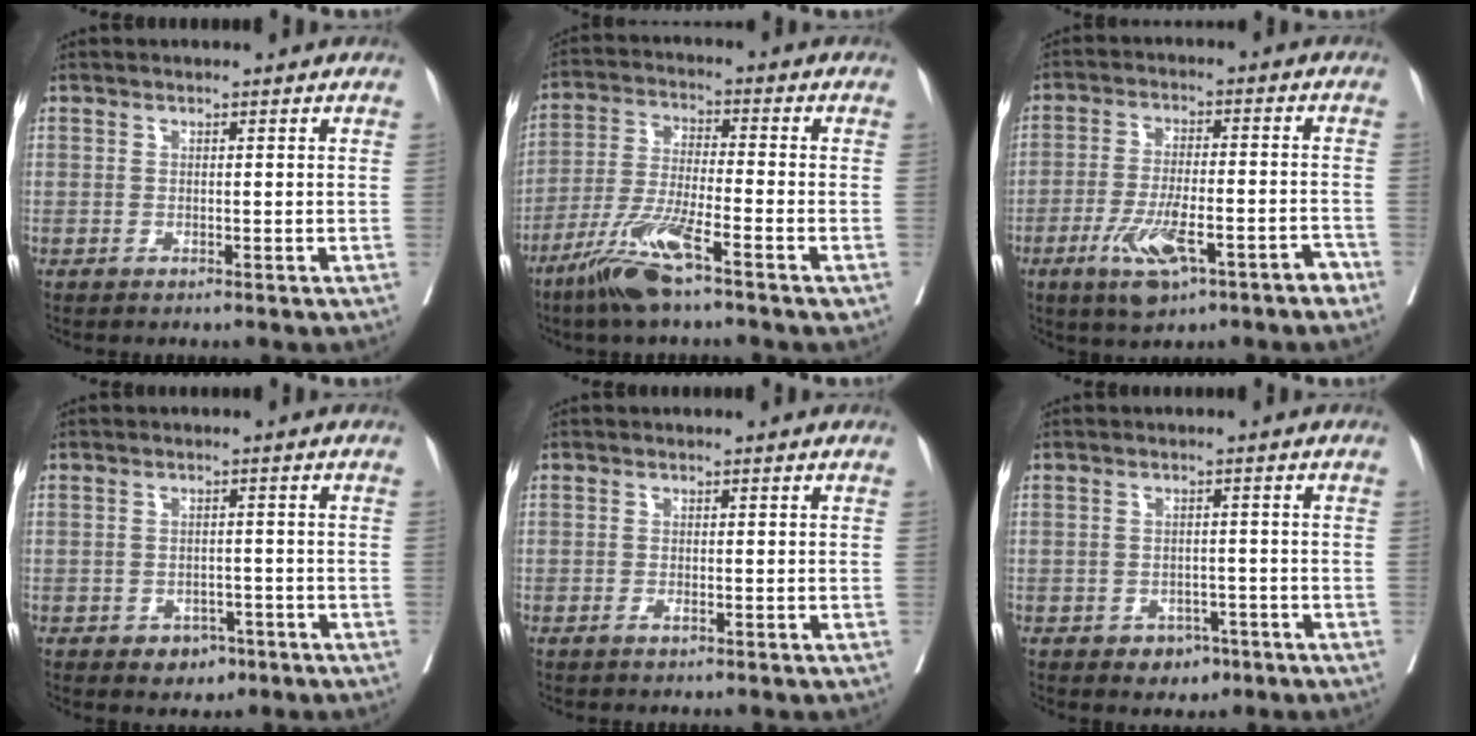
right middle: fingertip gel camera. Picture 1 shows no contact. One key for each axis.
{"total": 9.9, "fx": -6.2, "fy": 0.6, "fz": 7.7, "tx": -0.160, "ty": -0.022, "tz": -0.122}
{"total": 10.1, "fx": -5.6, "fy": 2.6, "fz": 8.0, "tx": -0.137, "ty": -0.005, "tz": -0.085}
{"total": 3.3, "fx": -1.9, "fy": 2.3, "fz": 1.4, "tx": -0.012, "ty": 0.006, "tz": -0.018}
{"total": 0.7, "fx": -0.4, "fy": 0.1, "fz": 0.6, "tx": -0.010, "ty": 0.000, "tz": -0.007}
{"total": 3.4, "fx": -2.0, "fy": 2.4, "fz": 1.3, "tx": -0.010, "ty": 0.007, "tz": -0.019}